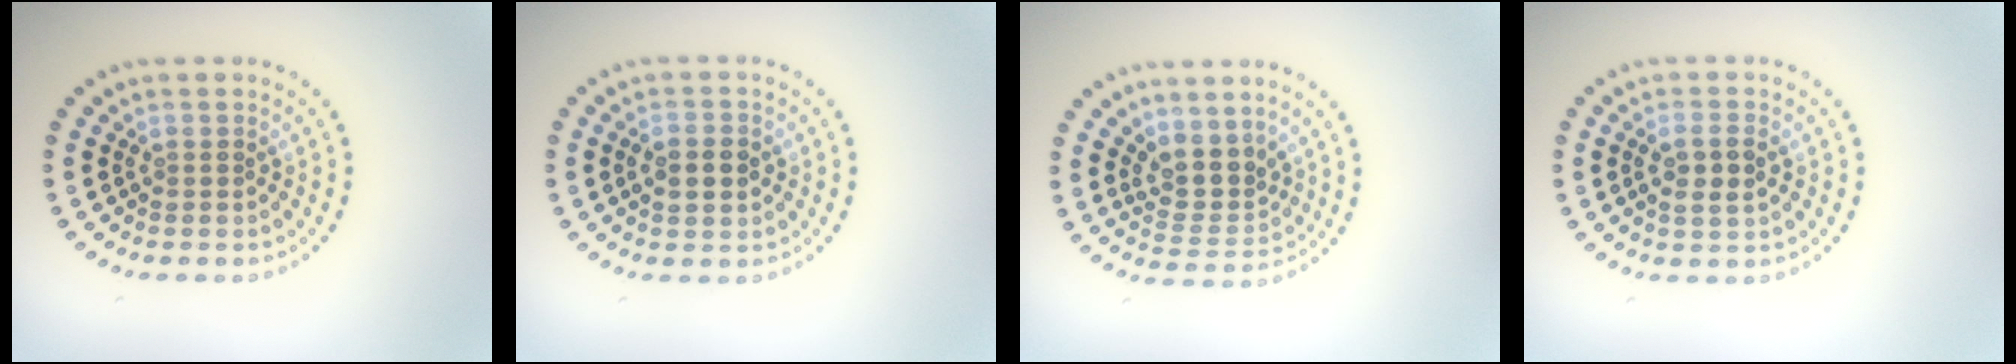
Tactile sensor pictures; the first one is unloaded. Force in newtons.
{"total": 3.2, "press": 3.2, "slide": 0.1}
{"total": 3.3, "press": 2.5, "slide": 2.1}
{"total": 2.4, "press": 2.3, "slide": 0.5}